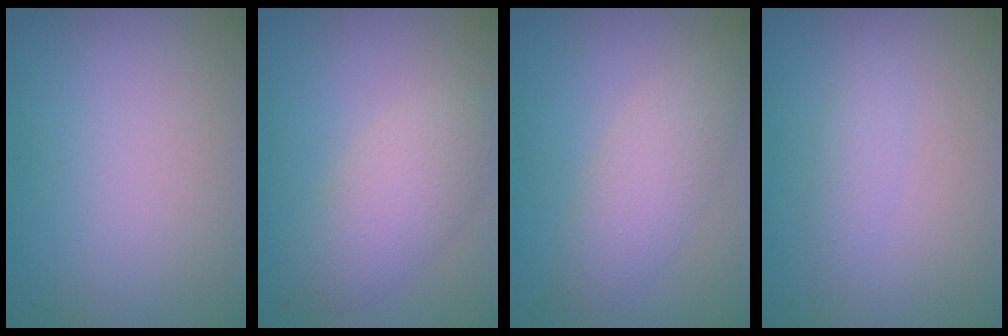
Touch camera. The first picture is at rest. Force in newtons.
{"total": 4.0, "press": 3.9, "slide": 0.1}
{"total": 3.3, "press": 3.3, "slide": 0.0}
{"total": 1.4, "press": 1.4, "slide": 0.0}